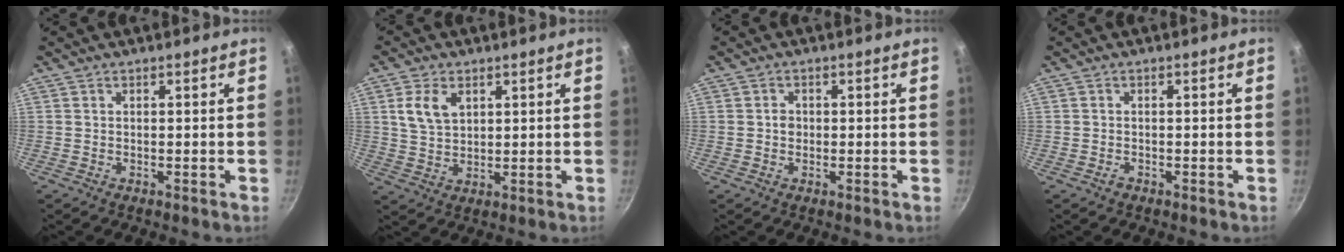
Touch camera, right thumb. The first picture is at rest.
{"total": 6.6, "force": [2.6, 4.2, 4.4], "torque": [-0.076, -0.007, 0.055]}
{"total": 2.0, "force": [-0.2, 1.7, 1.0], "torque": [-0.006, 0.006, -0.004]}
{"total": 0.8, "force": [-0.5, 0.5, 0.3], "torque": [-0.004, 0.001, -0.011]}